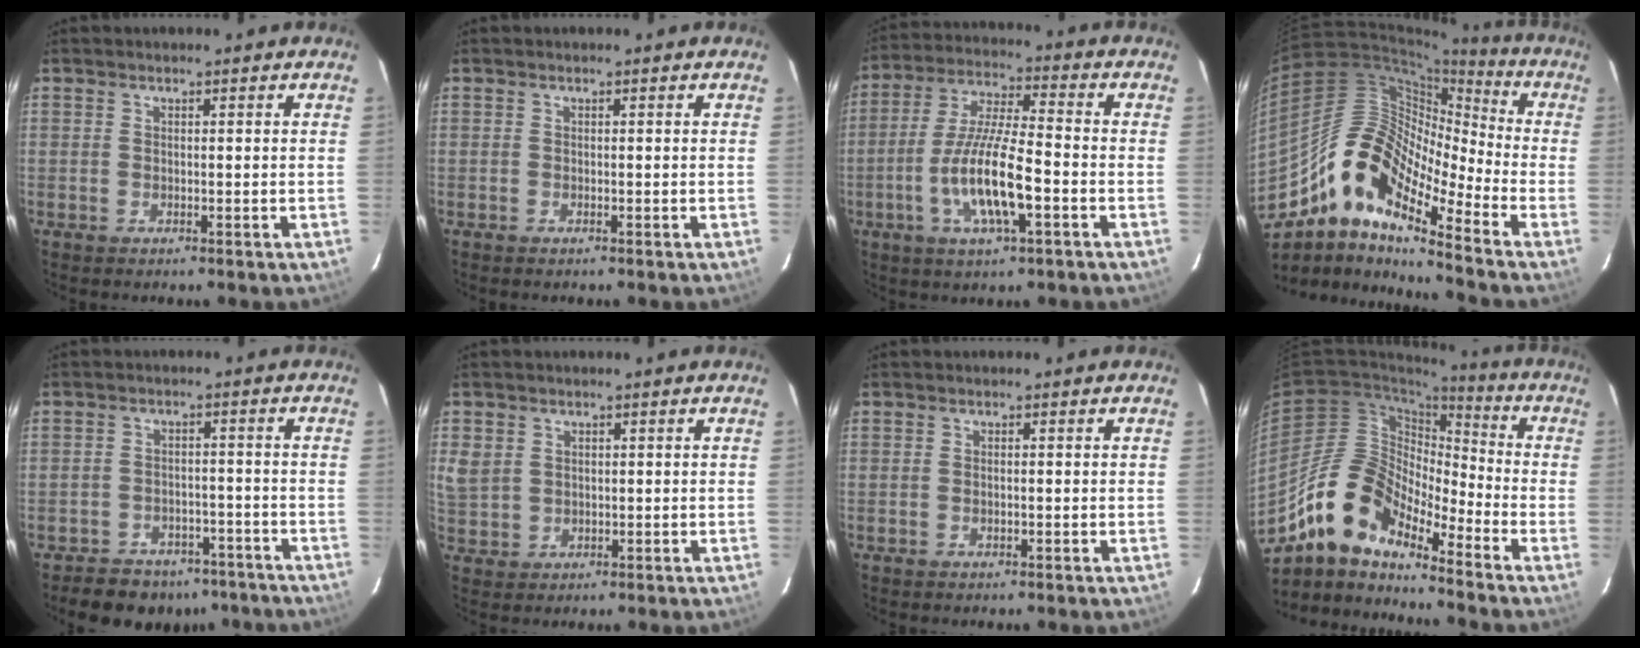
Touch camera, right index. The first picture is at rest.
{"total": 0.0}
{"total": 13.2, "force": [-4.4, 2.6, 12.2], "torque": [-0.246, -0.007, -0.082]}
{"total": 15.5, "force": [-10.4, 4.8, 10.5], "torque": [-0.163, 0.005, -0.214]}
{"total": 12.2, "force": [-9.6, 6.8, 3.1], "torque": [-0.076, 0.024, -0.111]}
{"total": 5.8, "force": [1.4, 5.1, 2.4], "torque": [-0.053, 0.005, 0.038]}
{"total": 0.5, "force": [-0.1, 0.2, 0.5], "torque": [-0.009, 0.001, -0.002]}
{"total": 14.6, "force": [-11.8, 5.2, 6.9], "torque": [-0.124, 0.007, -0.232]}